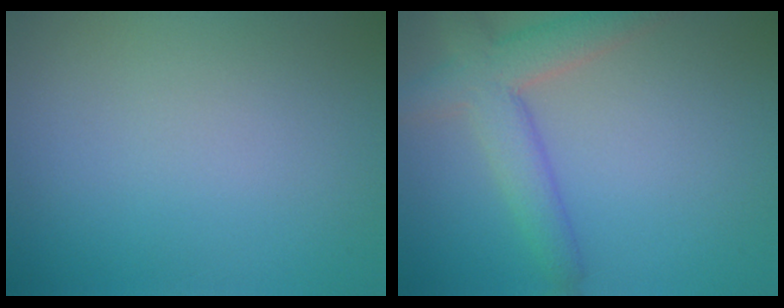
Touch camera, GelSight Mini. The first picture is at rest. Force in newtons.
{"total": 4.9, "press": 4.9, "slide": 0.3}